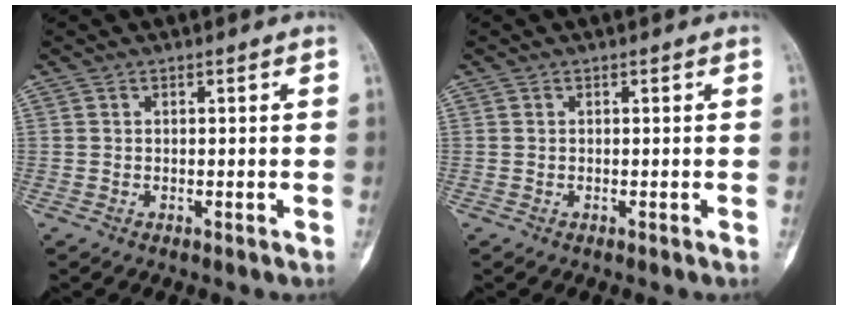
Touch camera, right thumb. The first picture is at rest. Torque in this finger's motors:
{"motor_torque": [0.03, 0.11, 0.15, 0.03, -0.03]}